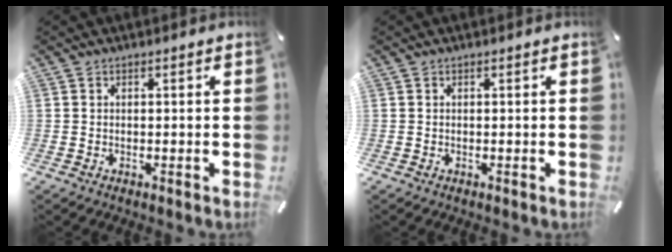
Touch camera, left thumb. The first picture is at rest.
{"total": 0.0}